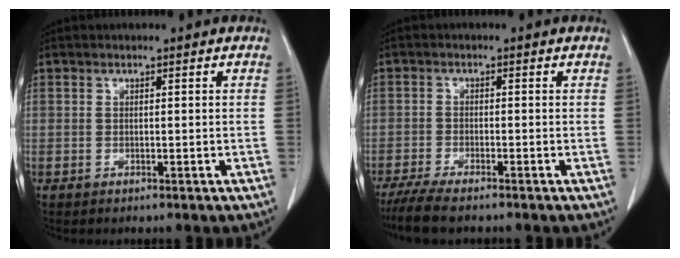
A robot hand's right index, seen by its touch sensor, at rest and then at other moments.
{"total": 5.9, "force": [-4.8, 0.8, 3.4], "torque": [-0.059, -0.015, -0.083]}